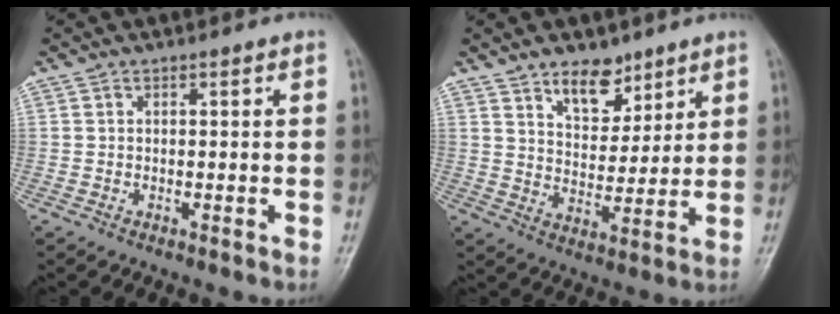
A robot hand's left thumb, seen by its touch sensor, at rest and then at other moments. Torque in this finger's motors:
{"motor_torque": [-0.03, 0.16, -0.08, -0.11, 0.11]}